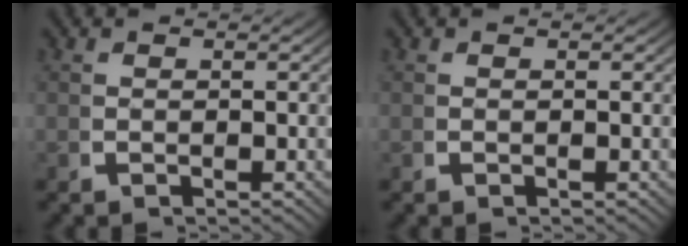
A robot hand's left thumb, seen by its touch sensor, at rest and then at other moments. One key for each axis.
{"total": 0.0}